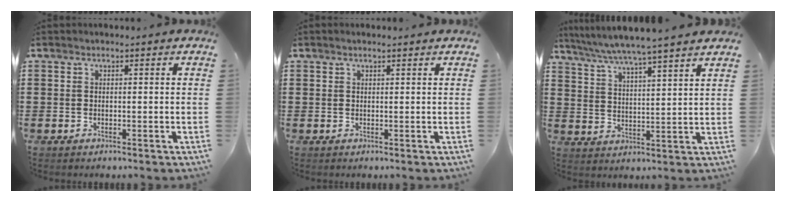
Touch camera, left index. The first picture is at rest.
{"total": 0.5, "force": [0.4, 0.1, 0.3], "torque": [-0.008, 0.001, 0.008]}
{"total": 5.7, "force": [5.1, -0.8, 2.5], "torque": [-0.069, -0.033, 0.085]}